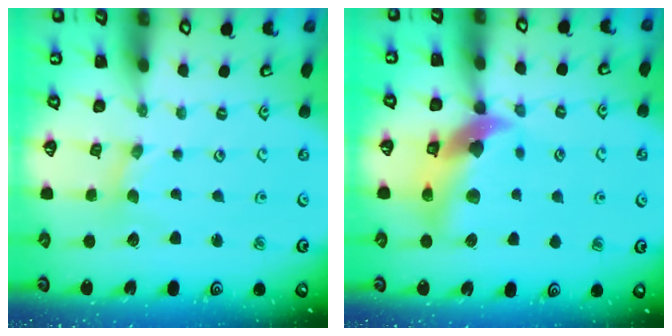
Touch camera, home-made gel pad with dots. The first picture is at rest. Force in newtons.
{"total": 12.8, "press": 12.7, "slide": 1.8}